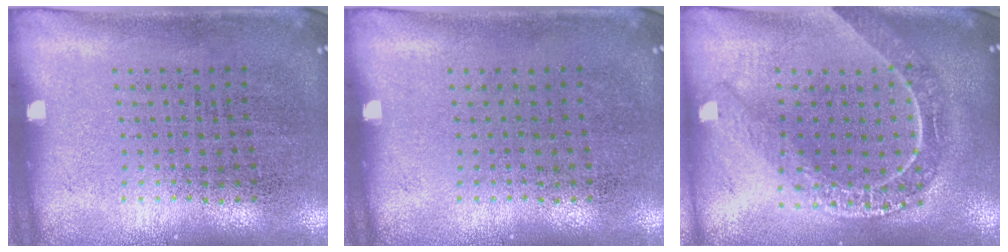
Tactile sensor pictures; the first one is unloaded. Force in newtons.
{"total": 0.0}
{"total": 2.1, "press": 1.8, "slide": 1.1}